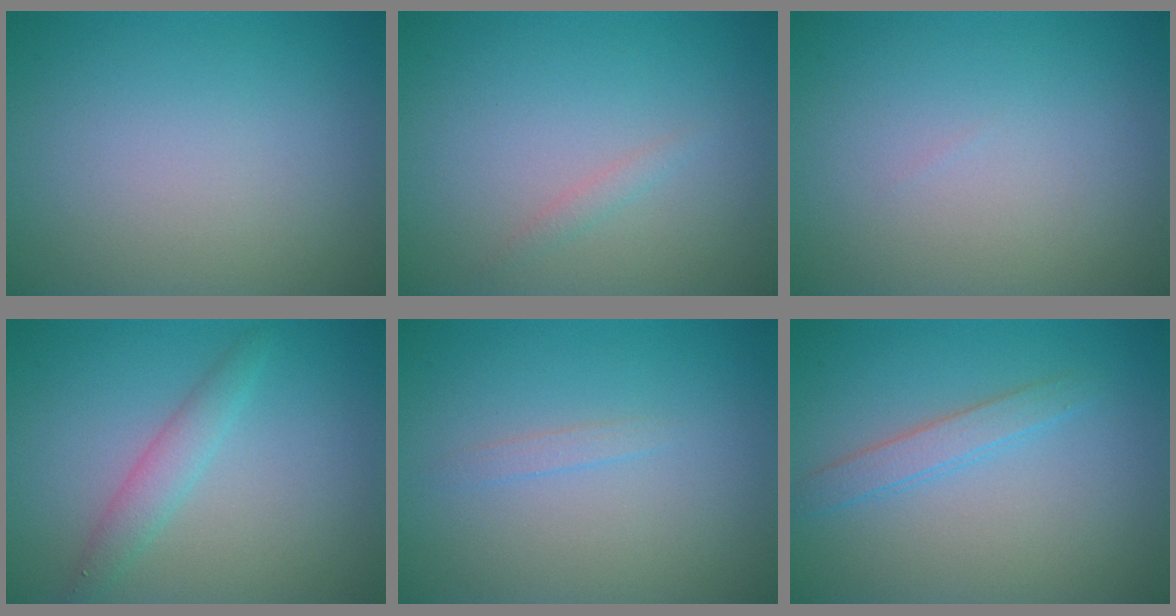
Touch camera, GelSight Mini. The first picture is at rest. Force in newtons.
{"total": 0.7, "press": 0.7, "slide": 0.1}
{"total": 0.0}
{"total": 2.1, "press": 2.1, "slide": 0.0}
{"total": 0.7, "press": 0.7, "slide": 0.1}
{"total": 1.9, "press": 1.9, "slide": 0.2}